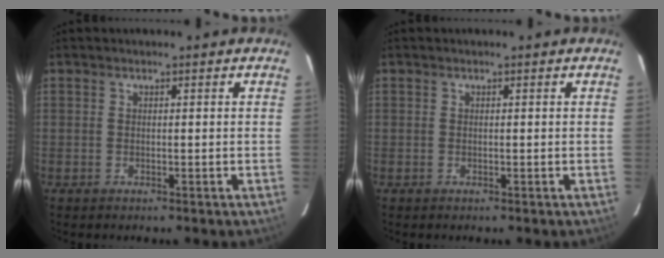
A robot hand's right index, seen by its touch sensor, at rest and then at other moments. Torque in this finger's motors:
{"motor_torque": [0.00, 0.00, 0.02, 0.00]}